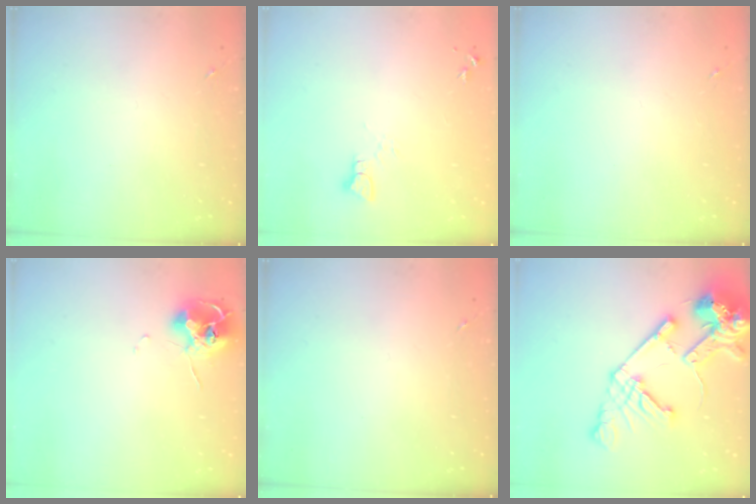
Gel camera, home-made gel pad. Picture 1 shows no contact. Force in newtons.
{"total": 2.2, "press": 2.2, "slide": 0.2}
{"total": 0.0}
{"total": 10.4, "press": 10.4, "slide": 0.9}
{"total": 0.0}
{"total": 20.4, "press": 20.2, "slide": 2.9}